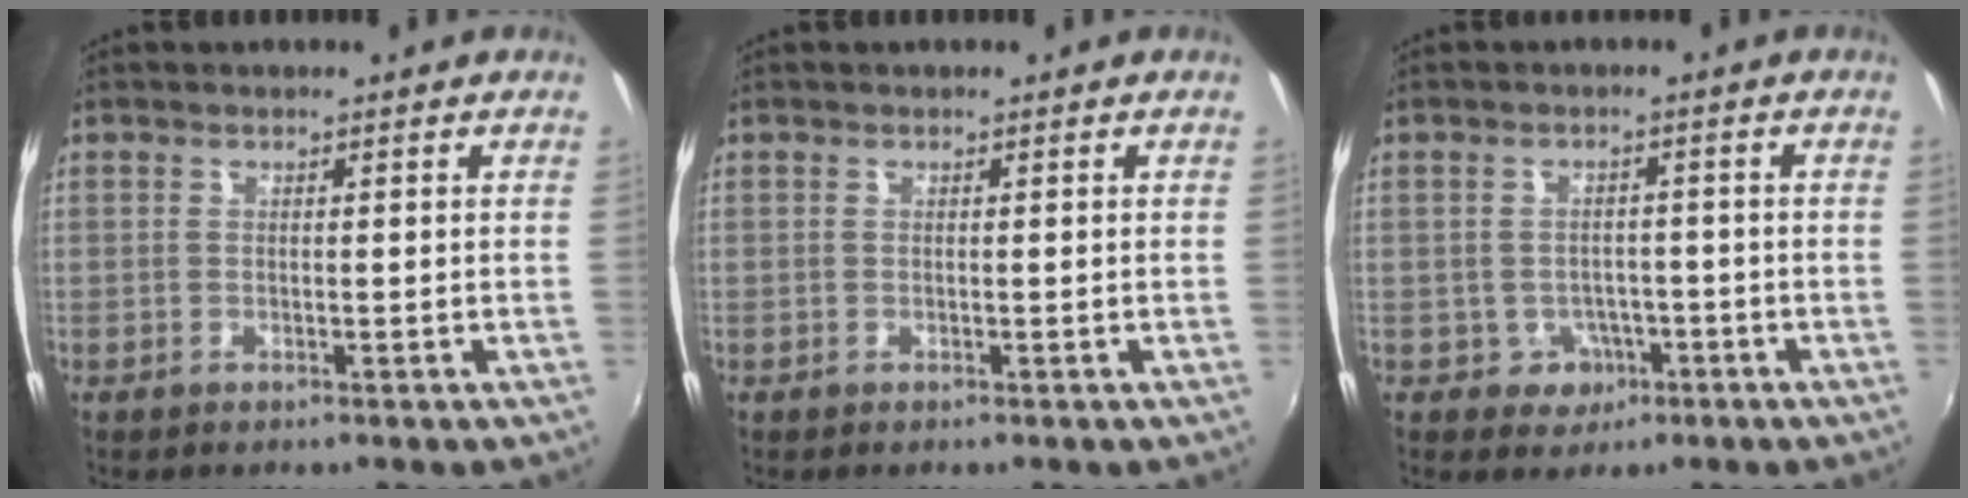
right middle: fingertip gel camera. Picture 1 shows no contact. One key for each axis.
{"total": 0.0}
{"total": 4.2, "fx": -1.8, "fy": 3.7, "fz": 0.8, "tx": -0.027, "ty": 0.008, "tz": -0.017}